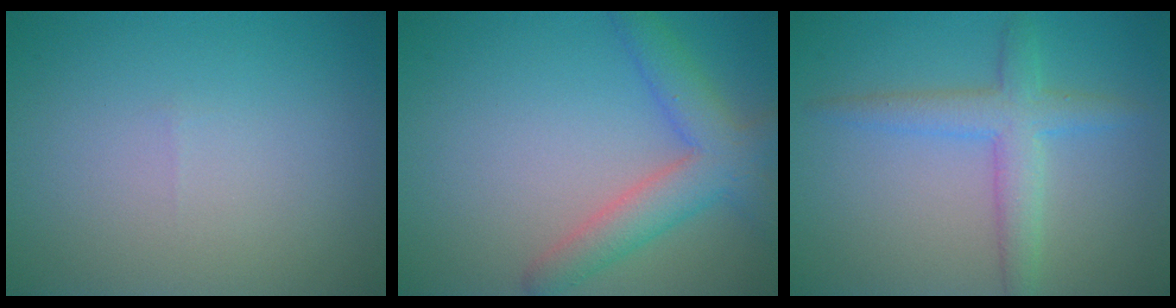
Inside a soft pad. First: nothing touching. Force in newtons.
{"total": 4.7, "press": 4.7, "slide": 0.1}
{"total": 3.7, "press": 3.7, "slide": 0.1}